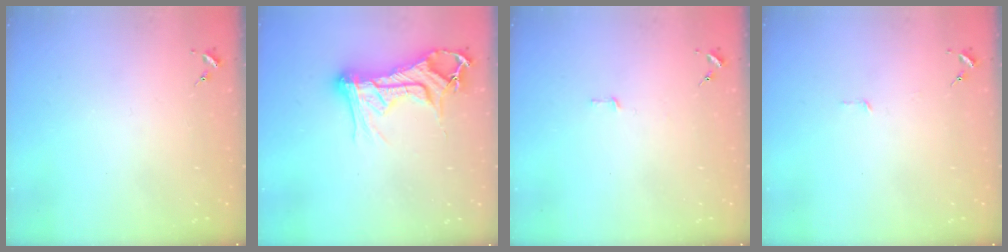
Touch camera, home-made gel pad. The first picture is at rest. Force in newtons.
{"total": 15.6, "press": 15.6, "slide": 1.1}
{"total": 2.6, "press": 2.6, "slide": 0.2}
{"total": 2.8, "press": 2.8, "slide": 0.2}